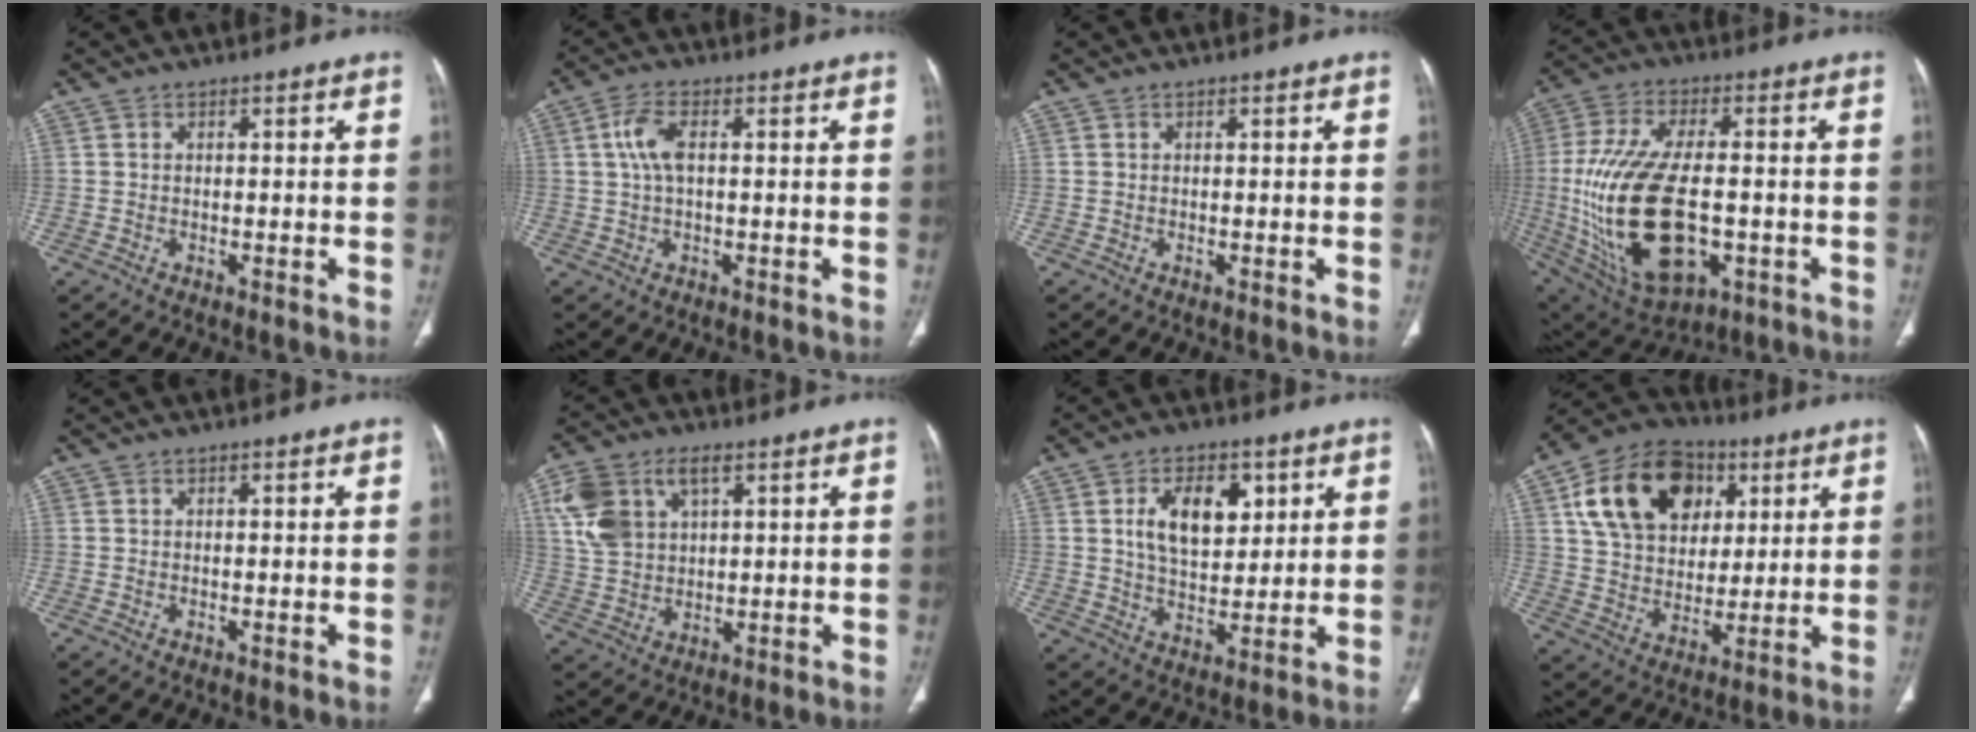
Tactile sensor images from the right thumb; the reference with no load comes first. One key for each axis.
{"total": 5.1, "fx": 1.0, "fy": 2.1, "fz": 4.6, "tx": -0.112, "ty": 0.011, "tz": 0.019}
{"total": 0.0}
{"total": 24.6, "fx": -3.6, "fy": 12.6, "fz": 20.9, "tx": -0.432, "ty": -0.002, "tz": -0.034}
{"total": 0.0}
{"total": 11.8, "fx": 4.8, "fy": 7.2, "fz": 8.1, "tx": -0.166, "ty": 0.003, "tz": 0.096}
{"total": 11.3, "fx": 3.7, "fy": 6.7, "fz": 8.3, "tx": -0.108, "ty": -0.016, "tz": 0.069}
{"total": 20.0, "fx": 7.3, "fy": 14.4, "fz": 11.9, "tx": -0.185, "ty": -0.001, "tz": 0.125}